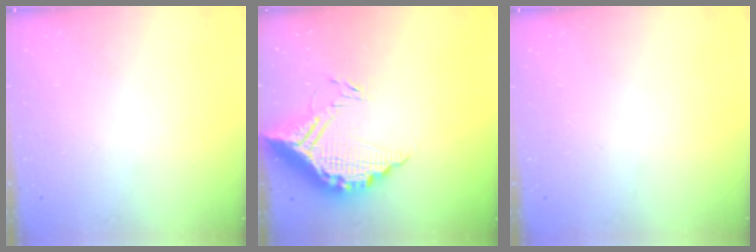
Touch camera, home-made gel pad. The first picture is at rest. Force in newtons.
{"total": 16.3, "press": 16.3, "slide": 1.3}
{"total": 0.0}